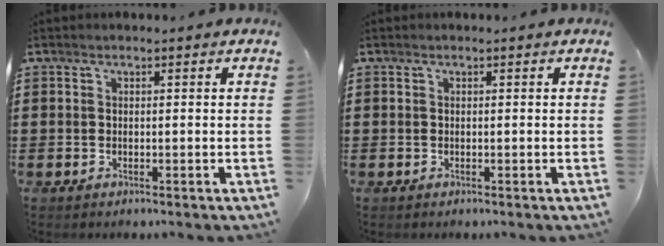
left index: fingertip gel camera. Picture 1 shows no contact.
{"total": 0.0}